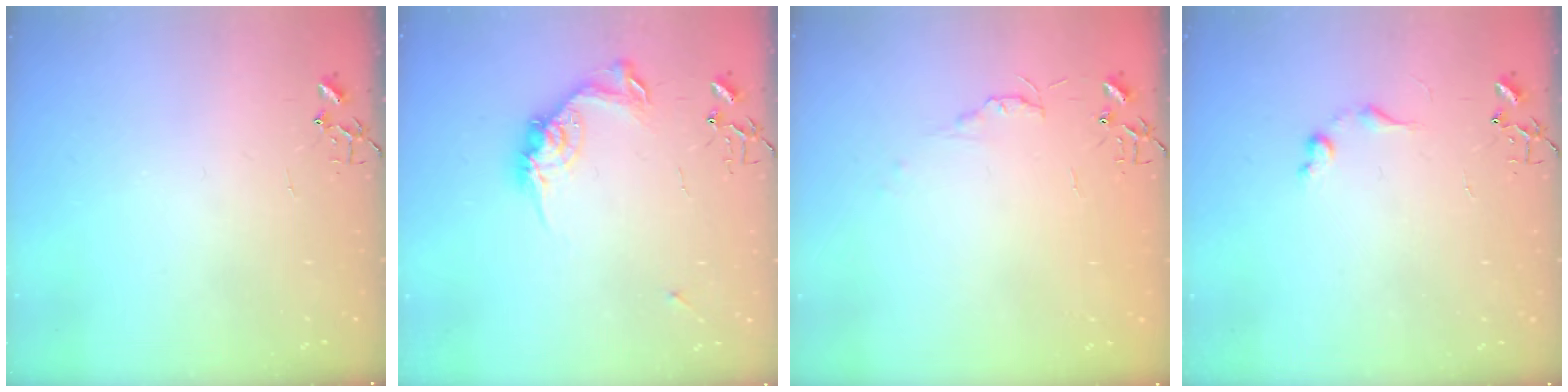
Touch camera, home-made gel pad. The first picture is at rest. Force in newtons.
{"total": 13.3, "press": 13.3, "slide": 0.1}
{"total": 4.1, "press": 4.1, "slide": 0.6}
{"total": 6.7, "press": 6.6, "slide": 0.9}